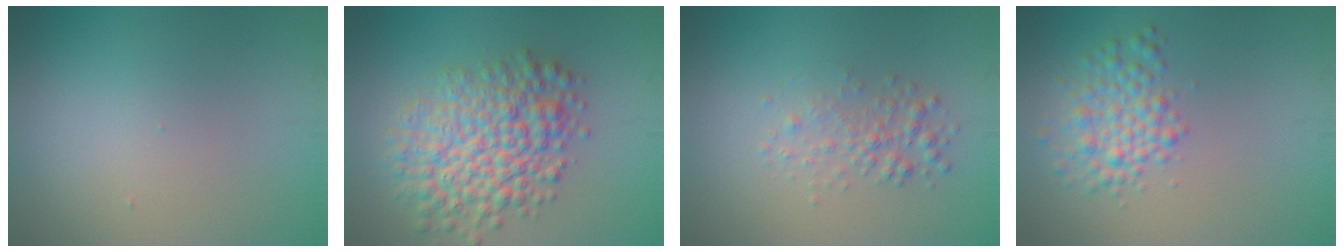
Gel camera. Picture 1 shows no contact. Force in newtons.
{"total": 7.2, "press": 7.2, "slide": 0.2}
{"total": 2.1, "press": 2.1, "slide": 0.0}
{"total": 3.2, "press": 3.2, "slide": 0.0}